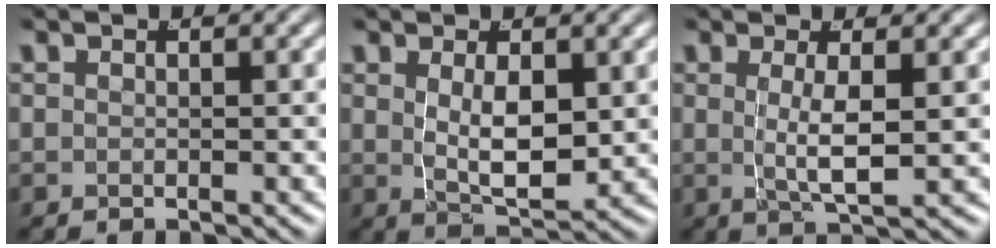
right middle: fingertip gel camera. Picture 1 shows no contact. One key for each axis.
{"total": 4.6, "fx": 0.1, "fy": 1.7, "fz": 4.3, "tx": -0.070, "ty": -0.022, "tz": 0.015}
{"total": 3.6, "fx": 0.0, "fy": 0.4, "fz": 3.6, "tx": -0.068, "ty": -0.015, "tz": 0.008}